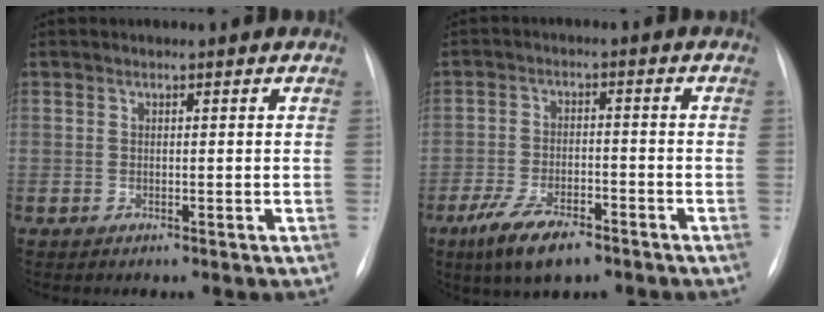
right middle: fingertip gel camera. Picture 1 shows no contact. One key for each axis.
{"total": 8.1, "fx": -5.4, "fy": 2.6, "fz": 5.4, "tx": -0.108, "ty": -0.012, "tz": -0.093}